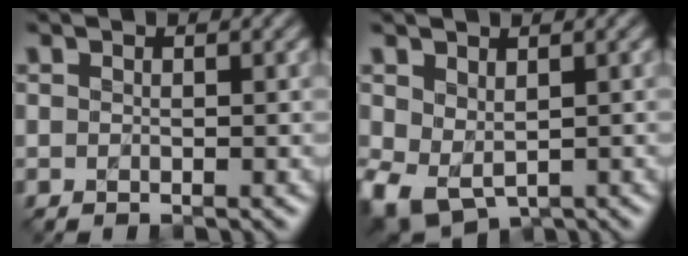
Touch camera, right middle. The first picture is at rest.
{"total": 4.4, "force": [-0.3, 3.1, 3.1], "torque": [-0.078, -0.014, 0.001]}